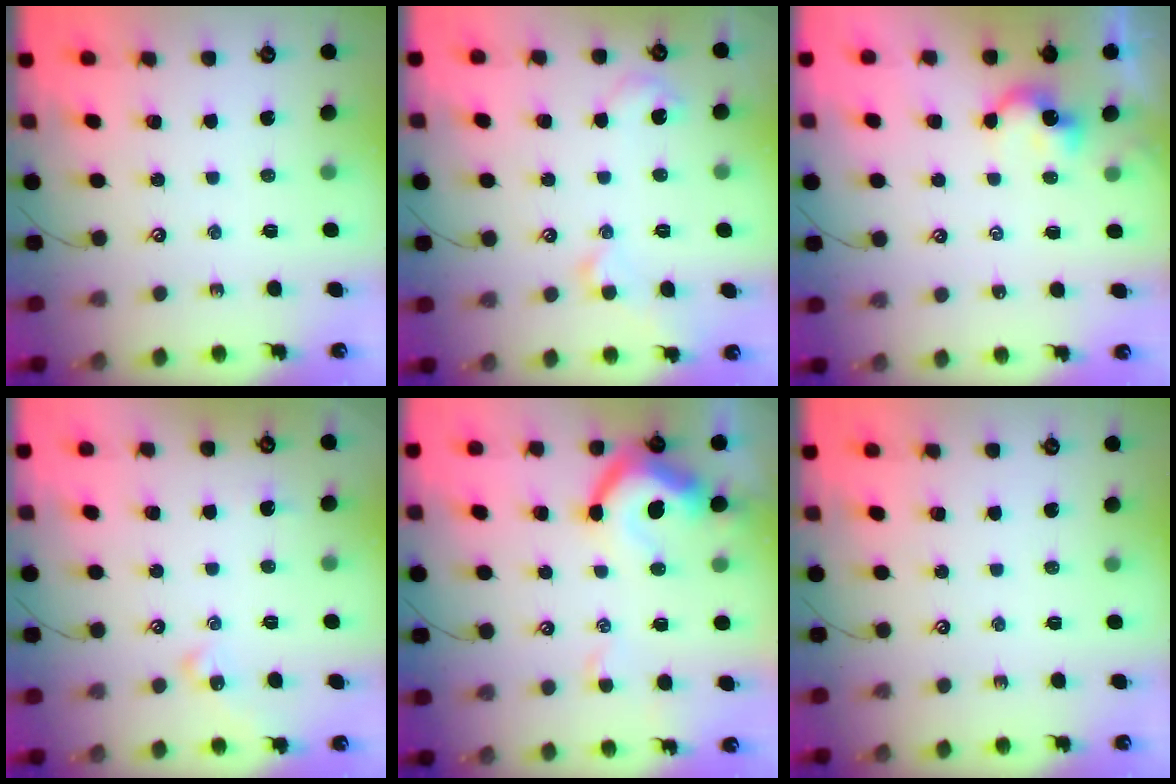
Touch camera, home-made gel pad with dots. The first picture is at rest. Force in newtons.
{"total": 2.1, "press": 2.1, "slide": 0.1}
{"total": 2.4, "press": 2.3, "slide": 0.3}
{"total": 3.3, "press": 3.2, "slide": 0.8}
{"total": 9.5, "press": 9.4, "slide": 1.6}
{"total": 0.0}